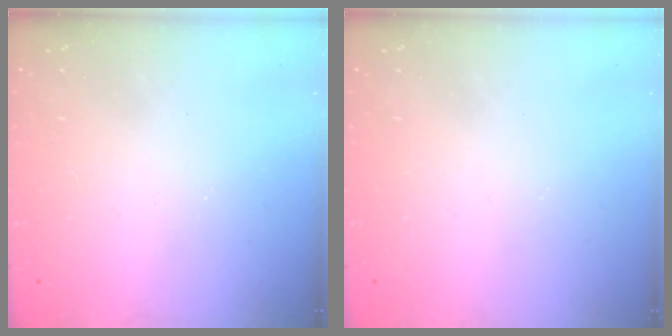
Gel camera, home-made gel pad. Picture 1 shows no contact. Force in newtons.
{"total": 0.0}